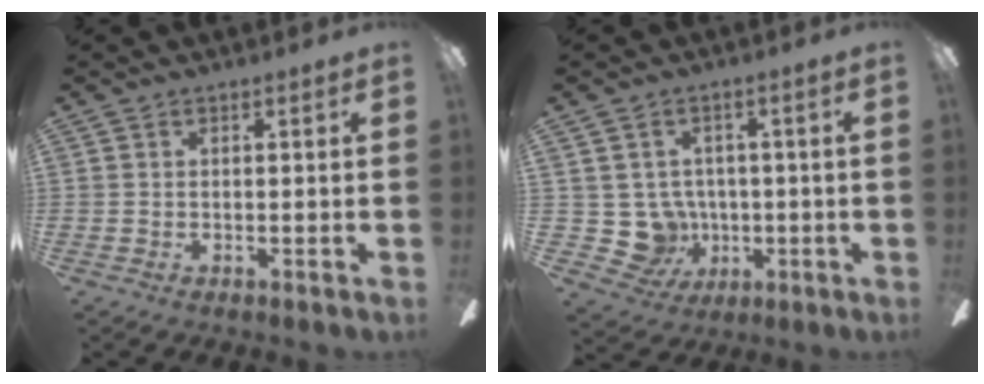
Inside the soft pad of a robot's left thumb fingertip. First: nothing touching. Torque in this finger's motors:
{"motor_torque": [0.15, 0.74, -0.18, 0.01, 0.01]}